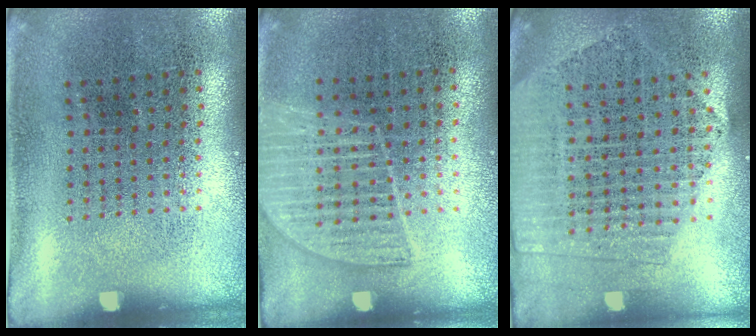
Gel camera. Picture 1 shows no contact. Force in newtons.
{"total": 1.4, "press": 1.3, "slide": 0.6}
{"total": 2.1, "press": 1.9, "slide": 0.9}